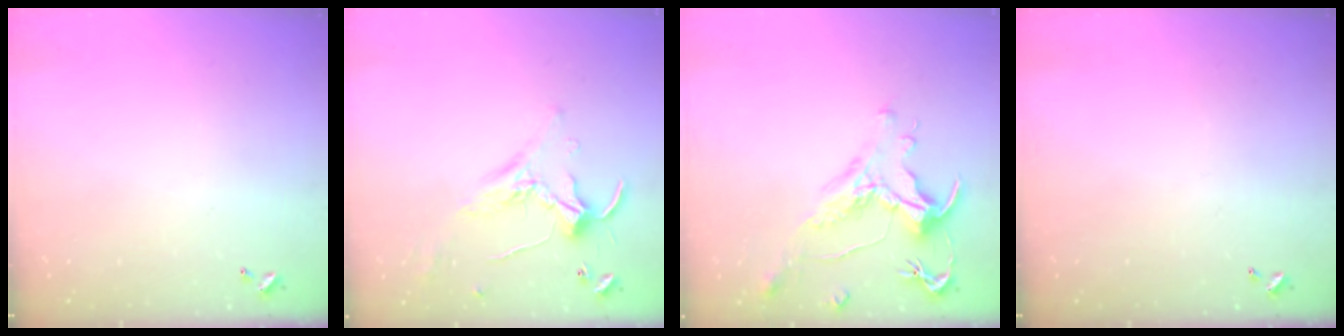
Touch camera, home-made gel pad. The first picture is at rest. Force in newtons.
{"total": 1.0, "press": 0.5, "slide": 0.8}
{"total": 1.7, "press": 1.1, "slide": 1.3}
{"total": 0.0}